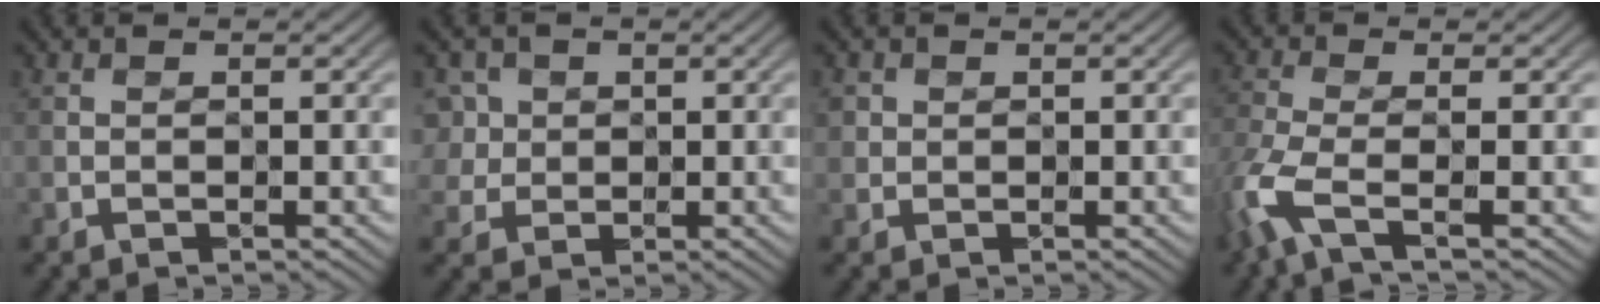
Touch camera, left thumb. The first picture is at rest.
{"total": 5.5, "force": [1.4, 4.7, 2.4], "torque": [-0.086, 0.015, 0.023]}
{"total": 1.3, "force": [0.4, 1.3, 0.2], "torque": [-0.006, -0.003, 0.009]}
{"total": 5.3, "force": [-2.7, 1.1, 4.5], "torque": [-0.116, -0.004, -0.071]}